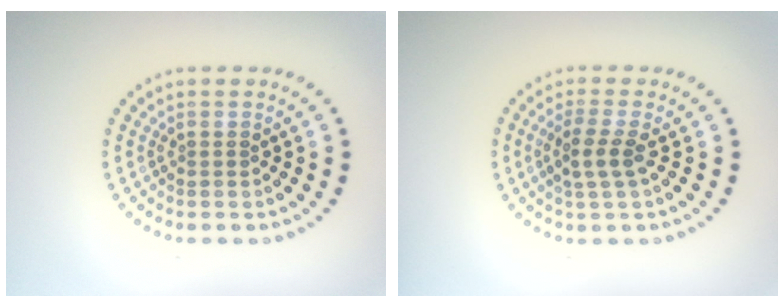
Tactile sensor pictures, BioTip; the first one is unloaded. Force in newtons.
{"total": 2.3, "press": 2.0, "slide": 1.1}